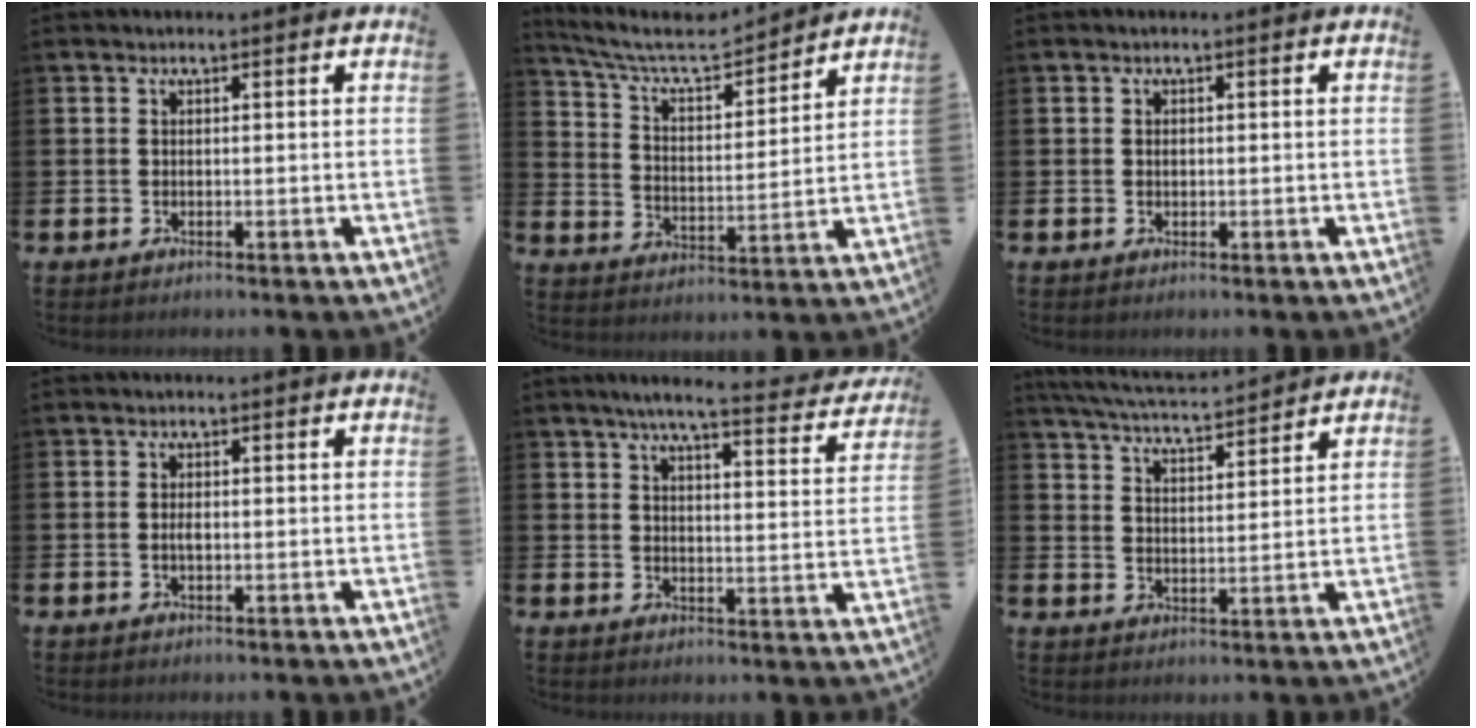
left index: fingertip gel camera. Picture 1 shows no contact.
{"total": 7.5, "force": [6.8, 1.9, 2.7], "torque": [-0.088, -0.043, 0.115]}
{"total": 0.6, "force": [-0.1, 0.4, 0.4], "torque": [-0.006, 0.002, -0.003]}
{"total": 1.2, "force": [-0.2, 0.5, 1.1], "torque": [-0.017, 0.002, -0.007]}
{"total": 6.1, "force": [5.4, 0.6, 2.8], "torque": [-0.060, -0.030, 0.090]}
{"total": 5.1, "force": [5.0, 0.2, 0.9], "torque": [-0.041, -0.033, 0.087]}